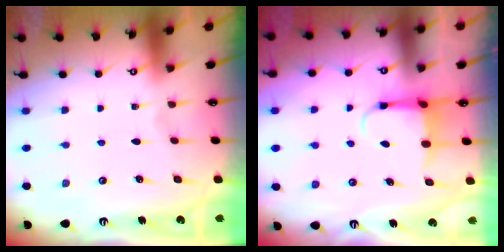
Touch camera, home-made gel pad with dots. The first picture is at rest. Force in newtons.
{"total": 4.2, "press": 4.1, "slide": 0.6}